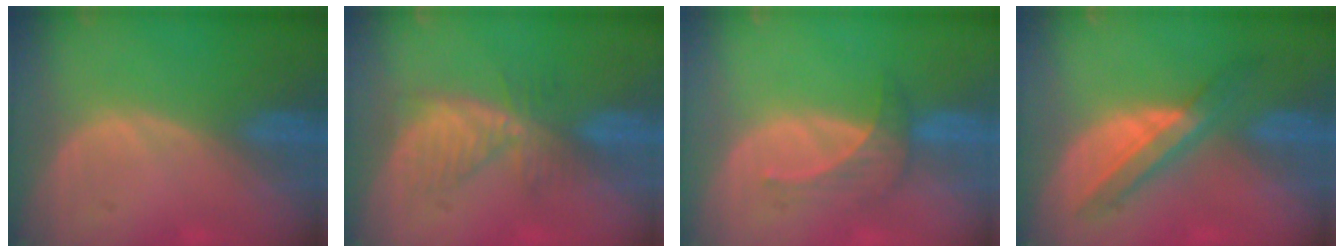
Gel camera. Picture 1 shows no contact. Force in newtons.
{"total": 5.8, "press": 5.8, "slide": 0.2}
{"total": 4.0, "press": 4.0, "slide": 0.5}
{"total": 5.7, "press": 5.7, "slide": 0.3}